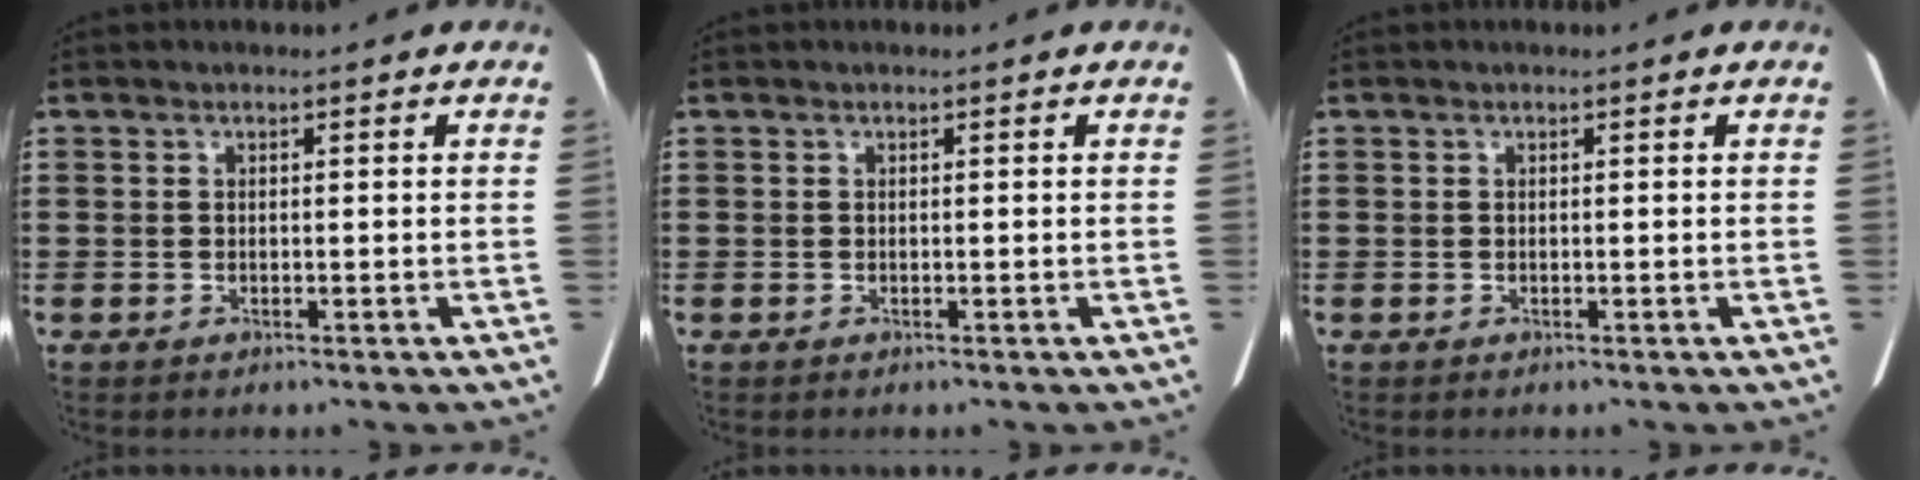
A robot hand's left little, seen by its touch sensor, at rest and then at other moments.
{"total": 0.0}
{"total": 0.0}